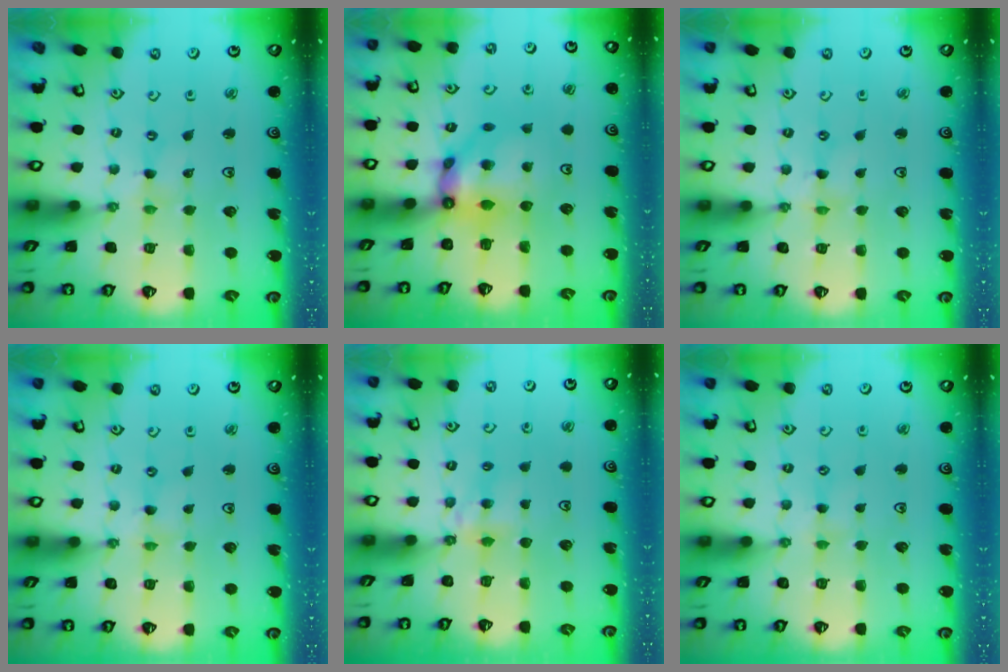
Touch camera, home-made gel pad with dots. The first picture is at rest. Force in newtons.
{"total": 10.2, "press": 10.2, "slide": 1.2}
{"total": 0.0}
{"total": 0.0}
{"total": 4.5, "press": 4.5, "slide": 0.4}
{"total": 2.5, "press": 2.5, "slide": 0.4}